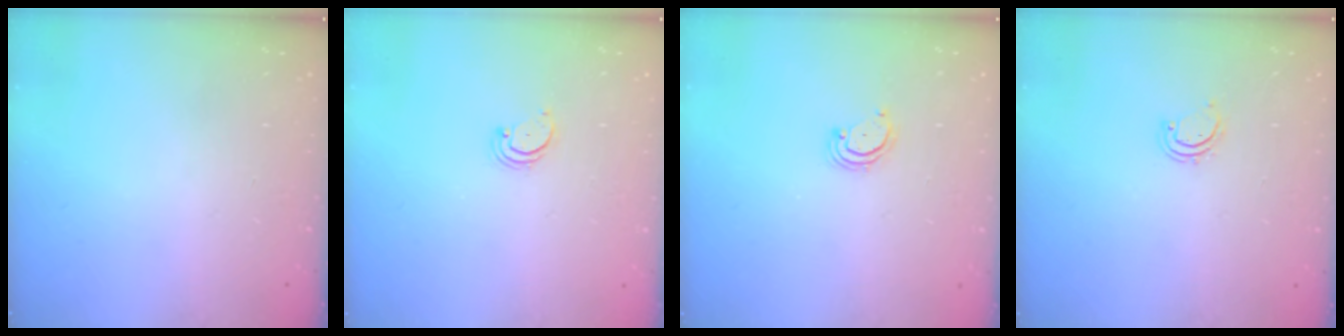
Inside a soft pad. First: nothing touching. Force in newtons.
{"total": 2.2, "press": 2.2, "slide": 0.2}
{"total": 2.5, "press": 2.5, "slide": 0.3}
{"total": 2.5, "press": 2.5, "slide": 0.3}